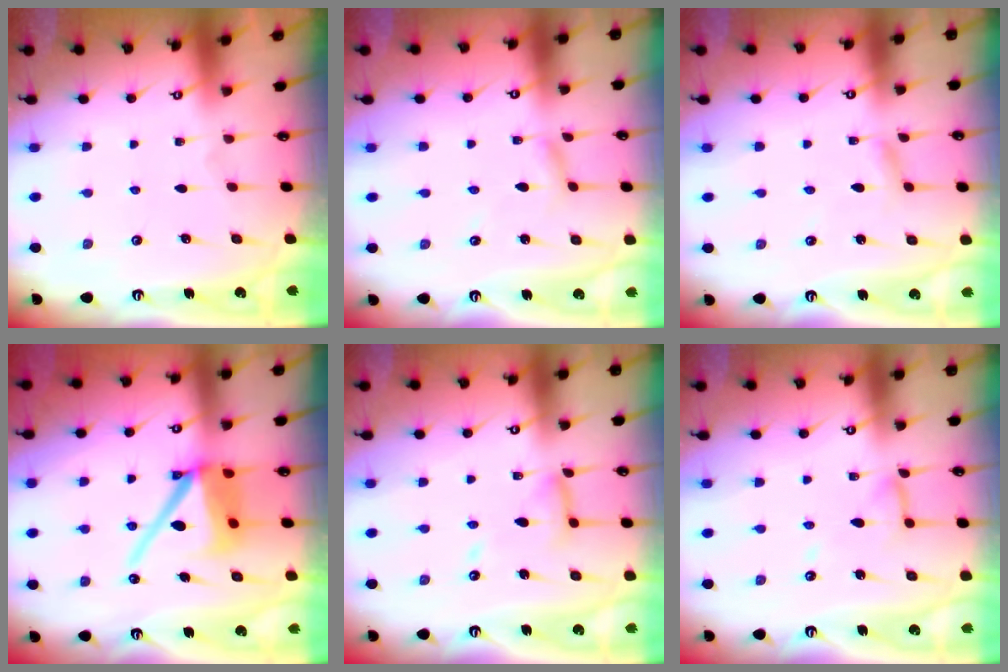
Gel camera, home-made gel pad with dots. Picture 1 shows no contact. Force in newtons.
{"total": 2.9, "press": 2.9, "slide": 0.2}
{"total": 1.9, "press": 1.9, "slide": 0.2}
{"total": 13.7, "press": 13.6, "slide": 1.9}
{"total": 10.7, "press": 10.7, "slide": 1.0}
{"total": 7.4, "press": 7.3, "slide": 0.6}